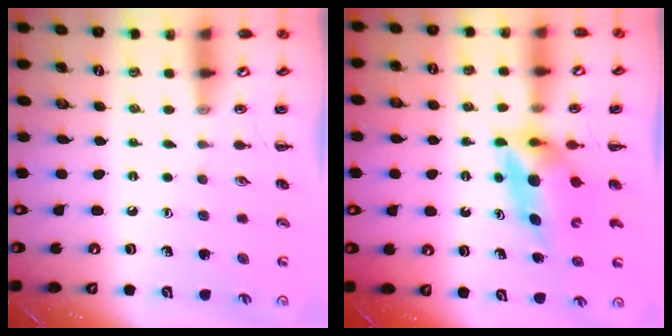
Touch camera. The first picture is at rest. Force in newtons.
{"total": 6.5, "press": 6.4, "slide": 1.3}